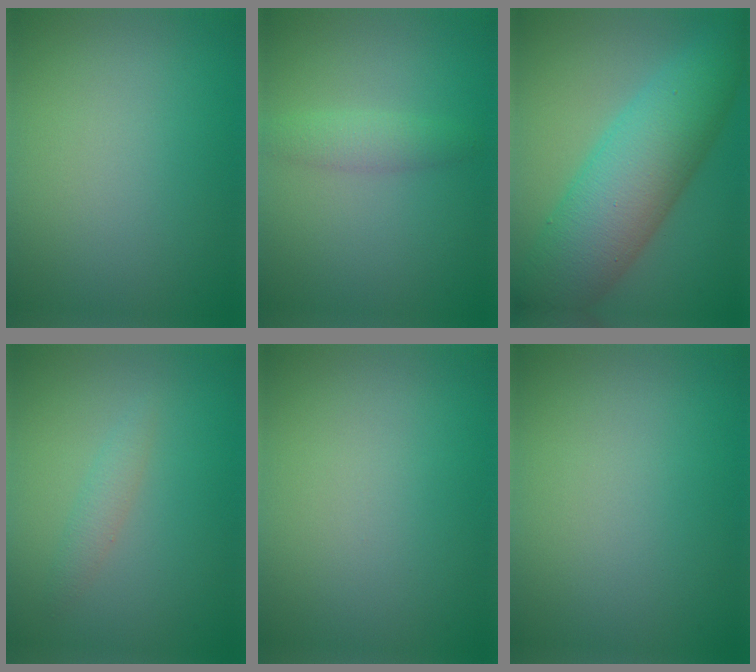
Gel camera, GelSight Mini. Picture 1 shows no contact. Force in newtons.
{"total": 1.8, "press": 1.8, "slide": 0.0}
{"total": 9.5, "press": 9.5, "slide": 0.1}
{"total": 1.3, "press": 1.3, "slide": 0.0}
{"total": 0.0}
{"total": 0.0}